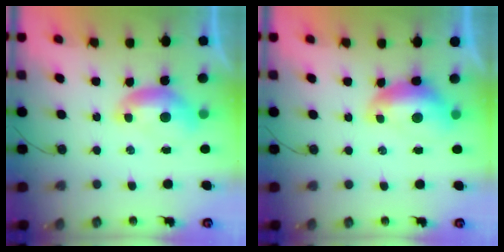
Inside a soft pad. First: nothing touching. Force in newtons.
{"total": 1.1, "press": 1.0, "slide": 0.4}